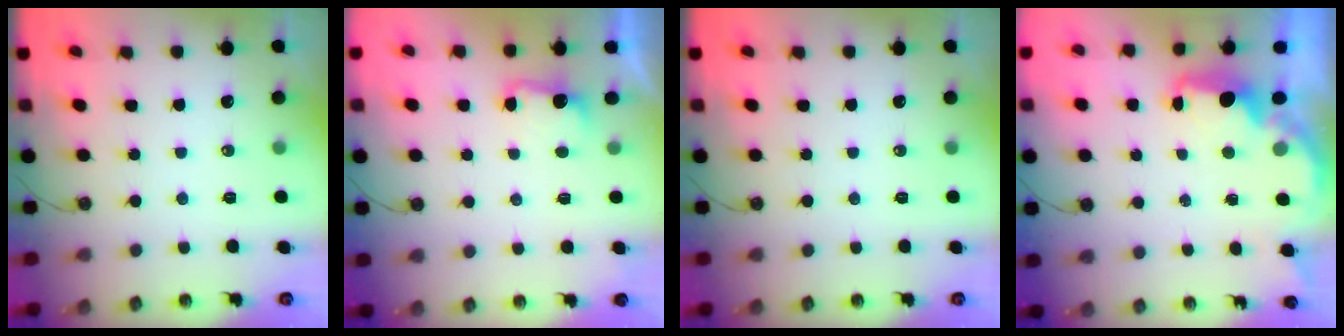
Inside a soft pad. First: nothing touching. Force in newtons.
{"total": 4.5, "press": 4.4, "slide": 1.0}
{"total": 0.0}
{"total": 2.6, "press": 2.5, "slide": 0.8}